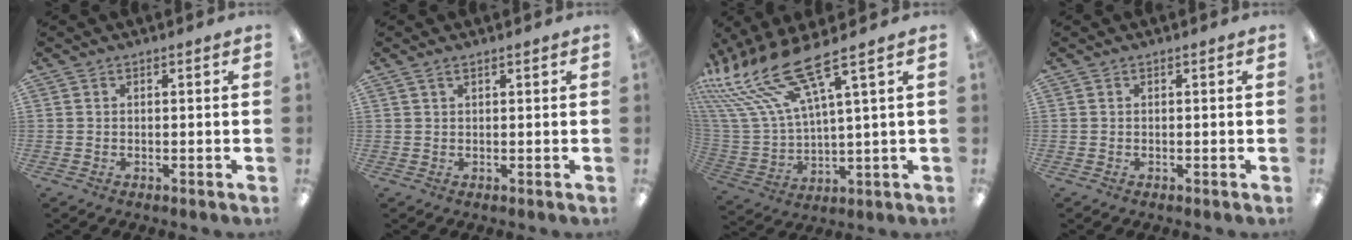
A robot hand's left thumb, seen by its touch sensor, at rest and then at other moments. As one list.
[{"total": 1.4, "force": [0.9, 0.6, 0.9], "torque": [-0.020, 0.001, 0.016]}, {"total": 18.7, "force": [13.0, 4.7, 12.6], "torque": [-0.290, -0.085, 0.224]}, {"total": 0.0}]